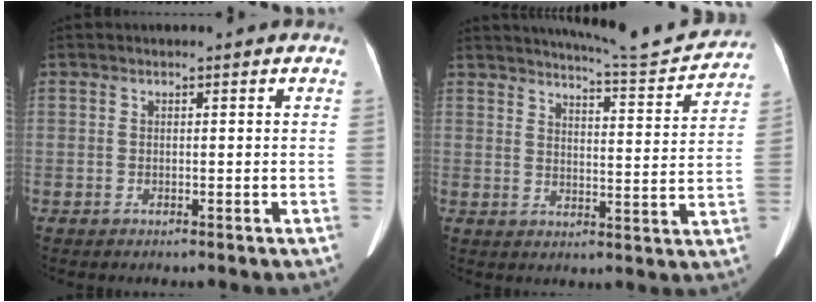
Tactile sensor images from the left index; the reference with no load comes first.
{"total": 12.4, "force": [12.0, 0.1, 3.1], "torque": [-0.050, -0.023, 0.152]}